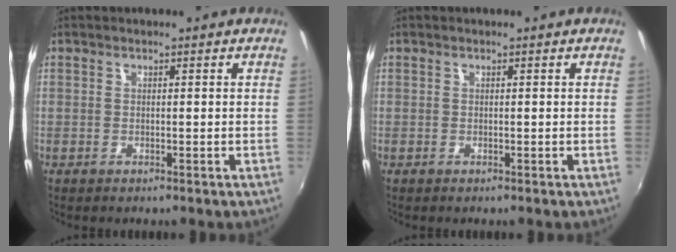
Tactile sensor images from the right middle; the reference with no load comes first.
{"total": 0.0}